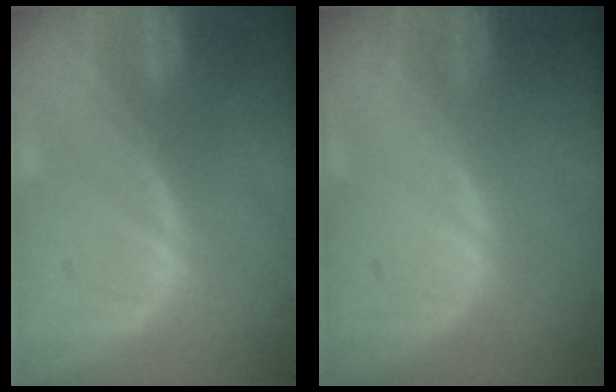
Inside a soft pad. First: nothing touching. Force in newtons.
{"total": 0.0}